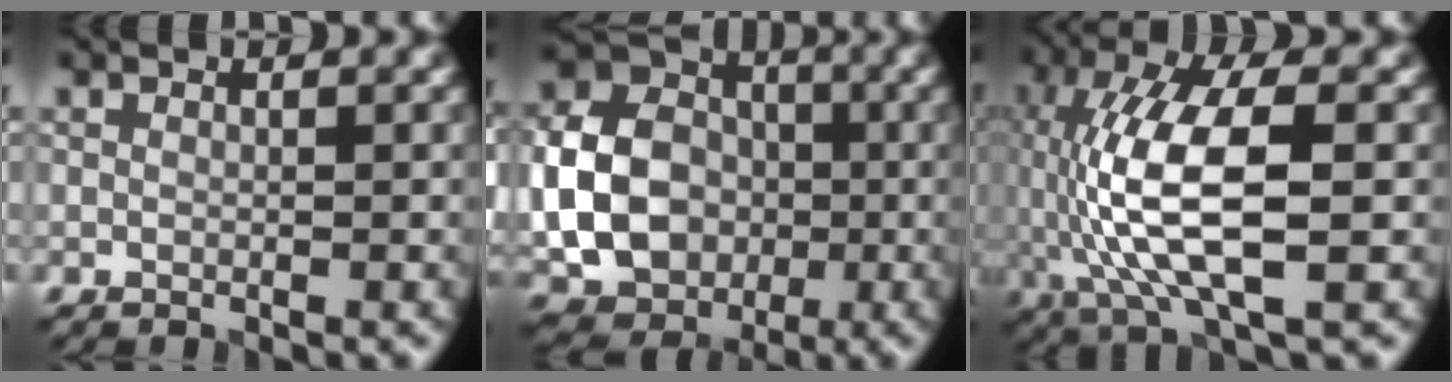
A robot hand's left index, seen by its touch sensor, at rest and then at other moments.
{"total": 10.6, "force": [-1.4, 8.5, 6.2], "torque": [-0.123, -0.012, -0.032]}
{"total": 10.7, "force": [-1.2, 3.5, 10.1], "torque": [-0.206, 0.015, -0.023]}